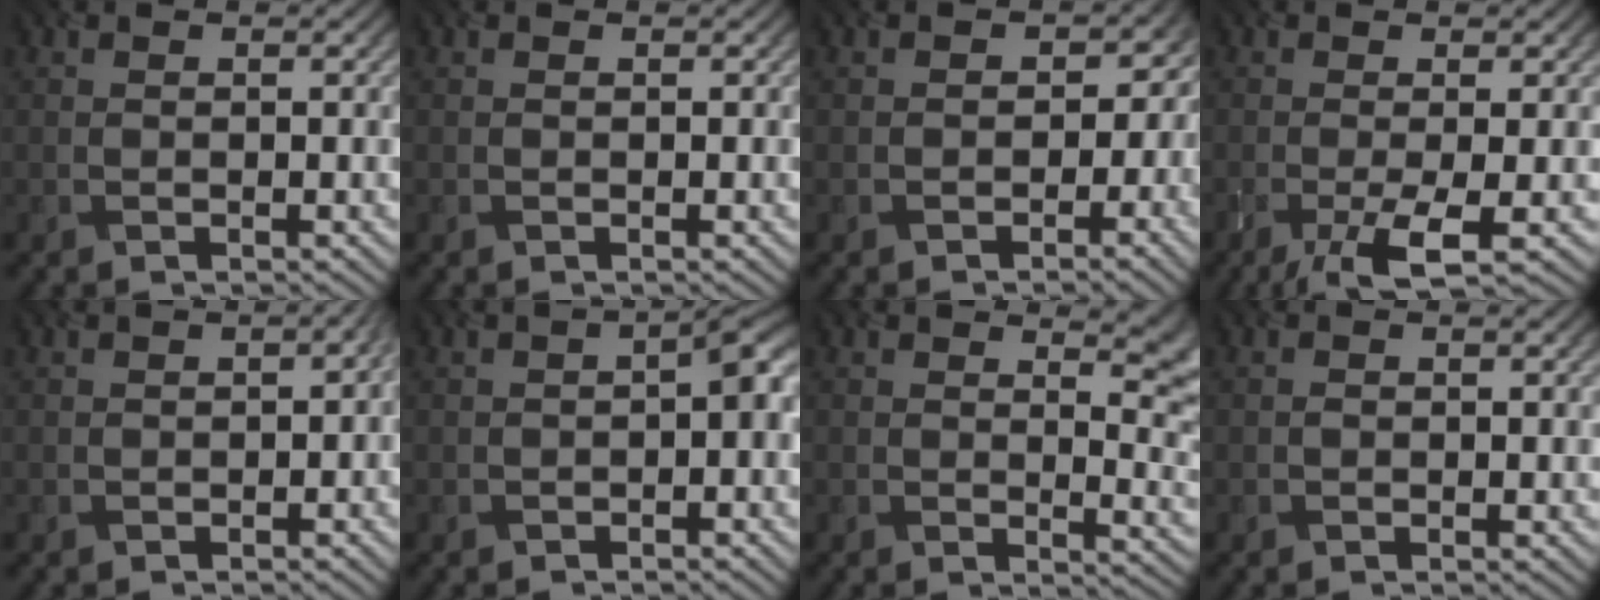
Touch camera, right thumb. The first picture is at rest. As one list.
[{"total": 0.0}, {"total": 2.9, "force": [-1.4, 2.6, 0.4], "torque": [0.007, -0.012, -0.018]}, {"total": 5.2, "force": [-2.6, 1.1, 4.3], "torque": [-0.076, -0.006, -0.047]}, {"total": 2.2, "force": [-1.0, 1.4, 1.4], "torque": [-0.021, -0.013, -0.008]}, {"total": 2.2, "force": [-1.0, 0.9, 1.8], "torque": [-0.030, 0.000, -0.016]}, {"total": 6.7, "force": [3.5, 3.0, 5.0], "torque": [-0.041, -0.007, 0.058]}, {"total": 0.5, "force": [-0.4, 0.4, -0.1], "torque": [0.001, -0.005, -0.004]}]